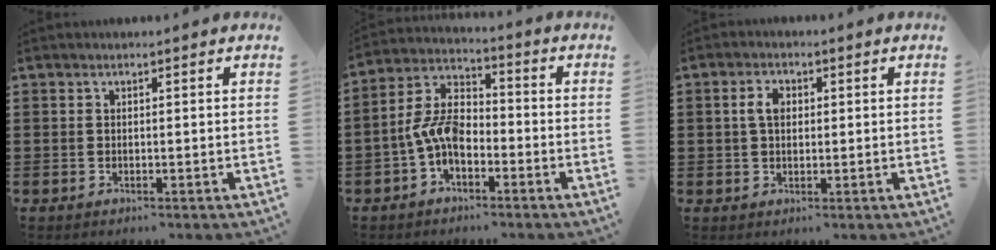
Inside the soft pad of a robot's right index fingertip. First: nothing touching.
{"total": 7.7, "force": [-2.7, 4.3, 5.8], "torque": [-0.145, 0.003, -0.058]}
{"total": 3.3, "force": [0.6, 2.1, 2.6], "torque": [-0.056, 0.013, 0.008]}